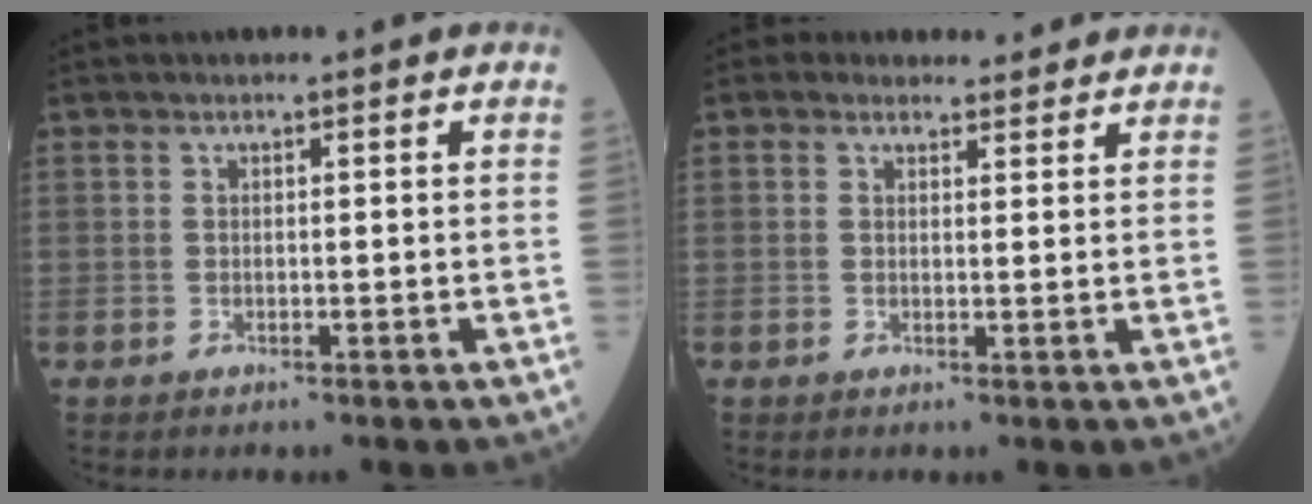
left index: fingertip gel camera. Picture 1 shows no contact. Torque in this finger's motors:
{"motor_torque": [0.73, -0.84, 0.10, 0.01]}